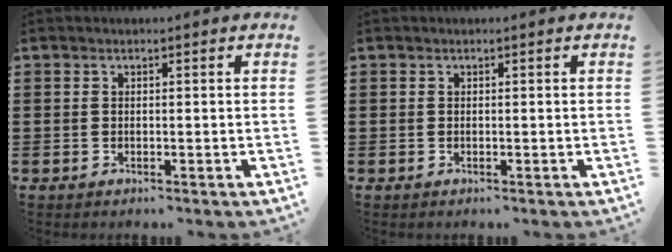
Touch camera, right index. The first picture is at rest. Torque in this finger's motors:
{"motor_torque": [-0.11, 0.11, 0.00, 0.00]}